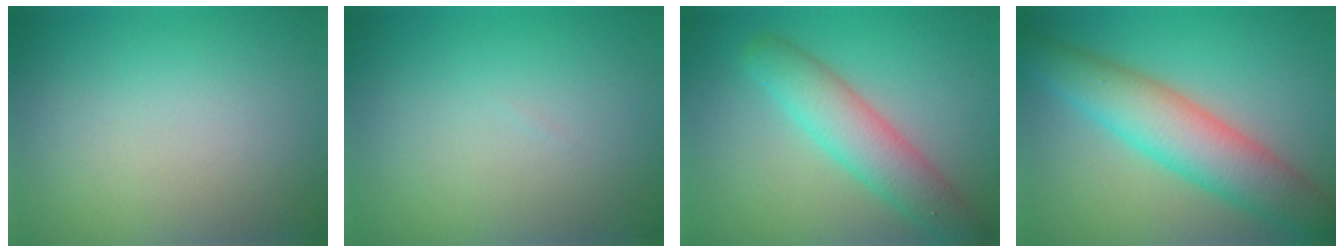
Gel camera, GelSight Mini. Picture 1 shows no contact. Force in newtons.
{"total": 0.0}
{"total": 4.9, "press": 4.9, "slide": 0.1}
{"total": 6.8, "press": 6.8, "slide": 0.3}